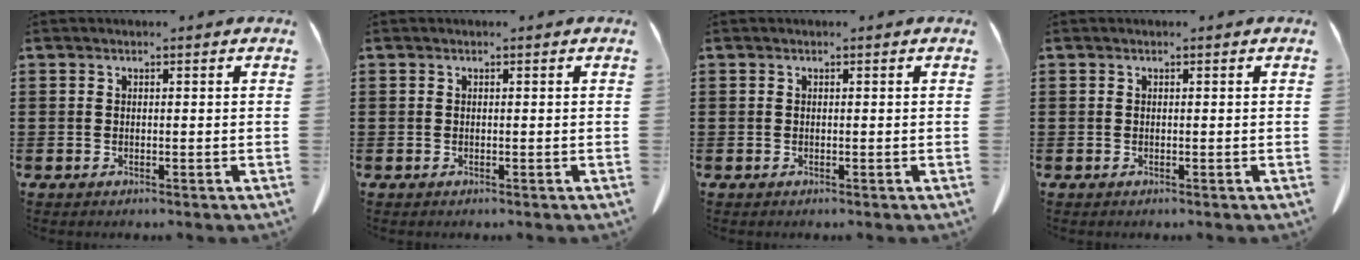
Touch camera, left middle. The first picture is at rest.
{"total": 0.0}
{"total": 0.0}
{"total": 0.0}